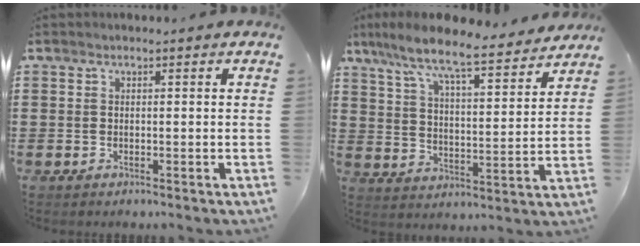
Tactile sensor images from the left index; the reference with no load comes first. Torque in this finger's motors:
{"motor_torque": [1.48, -0.66, 0.66, 0.15]}